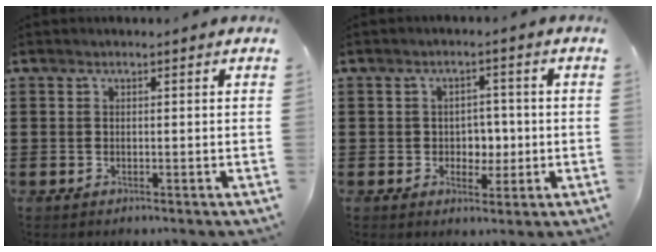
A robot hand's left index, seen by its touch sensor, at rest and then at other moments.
{"total": 3.5, "force": [0.0, 3.0, 1.8], "torque": [-0.031, 0.004, -0.009]}